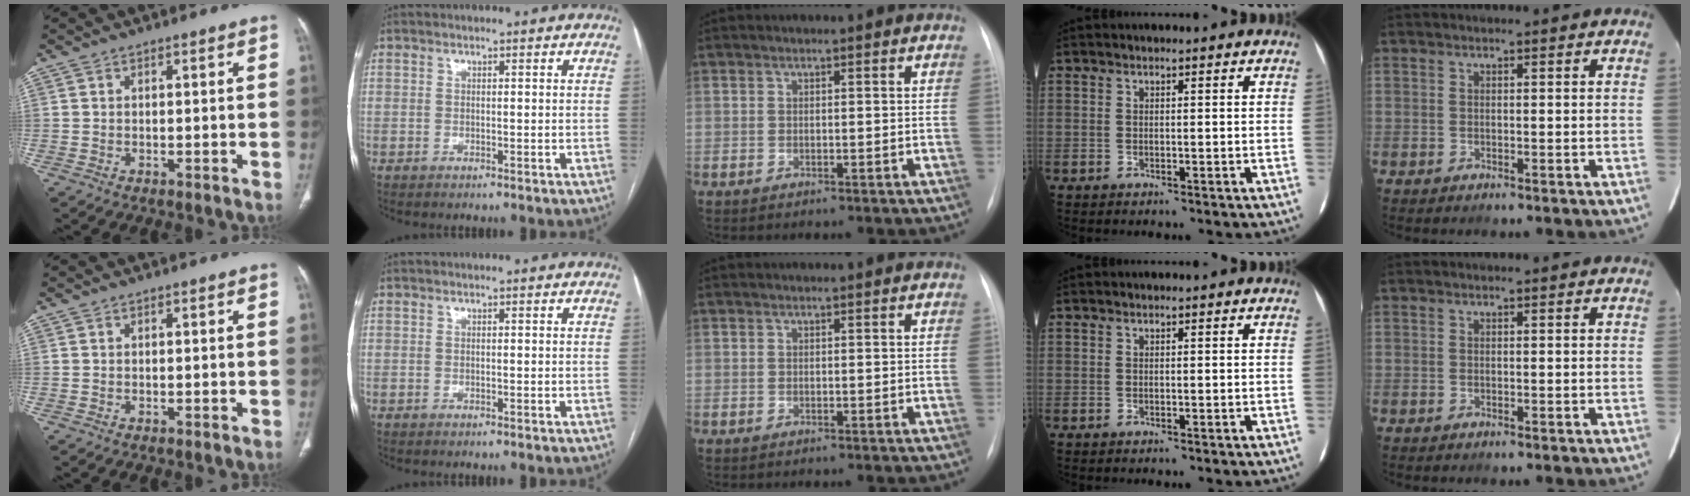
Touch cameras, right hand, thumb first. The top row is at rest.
{}